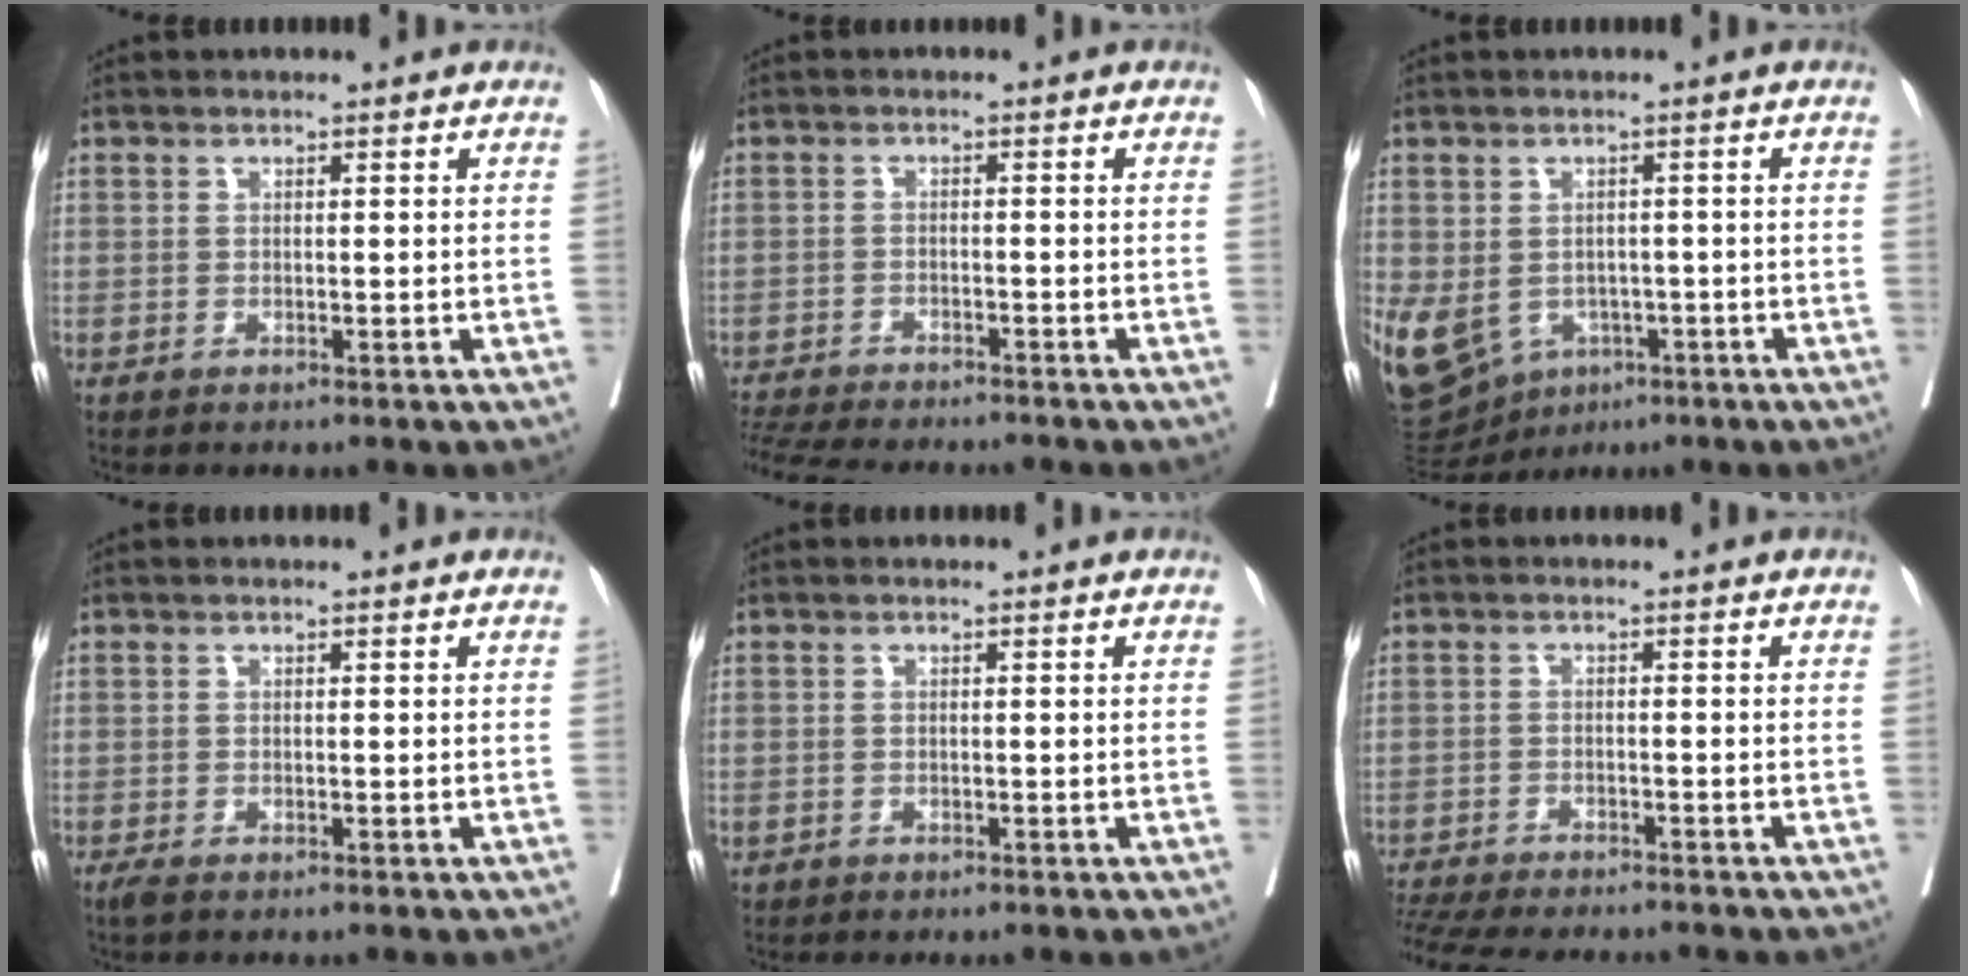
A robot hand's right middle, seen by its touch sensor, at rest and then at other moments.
{"total": 12.9, "force": [-11.6, 1.9, 5.2], "torque": [-0.106, -0.019, -0.167]}
{"total": 14.0, "force": [-5.4, 11.0, 6.8], "torque": [-0.176, 0.002, -0.070]}
{"total": 1.2, "force": [-0.9, 0.3, 0.7], "torque": [-0.018, -0.006, -0.016]}
{"total": 0.0}
{"total": 14.2, "force": [-12.7, 2.4, 6.0], "torque": [-0.134, -0.023, -0.181]}